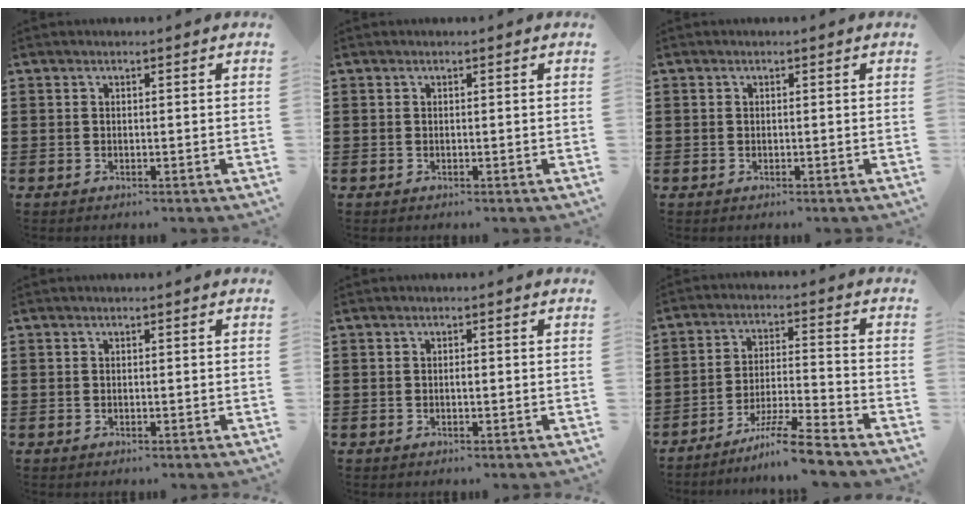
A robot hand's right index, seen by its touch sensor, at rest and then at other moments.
{"total": 0.0}
{"total": 0.0}
{"total": 0.0}
{"total": 0.7, "force": [0.0, 0.2, 0.7], "torque": [-0.014, -0.004, 0.000]}
{"total": 7.7, "force": [-6.5, -0.3, 4.1], "torque": [-0.079, -0.004, -0.126]}